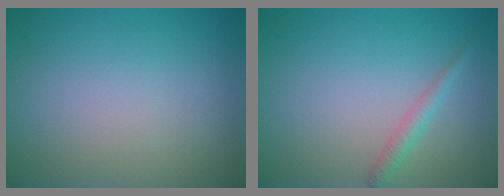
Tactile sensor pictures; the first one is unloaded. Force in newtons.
{"total": 1.4, "press": 1.4, "slide": 0.0}